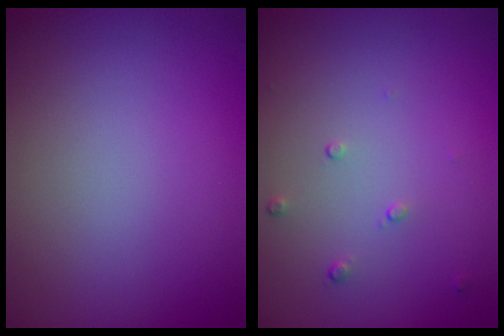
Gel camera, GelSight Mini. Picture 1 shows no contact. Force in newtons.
{"total": 0.7, "press": 0.5, "slide": 0.5}